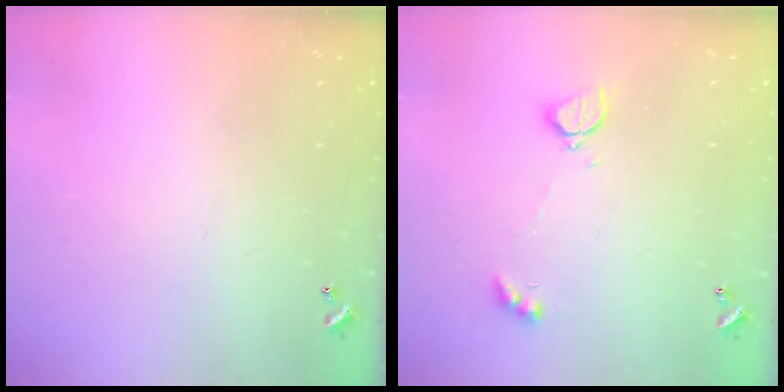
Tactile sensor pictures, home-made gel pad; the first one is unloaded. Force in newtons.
{"total": 2.1, "press": 2.0, "slide": 0.5}